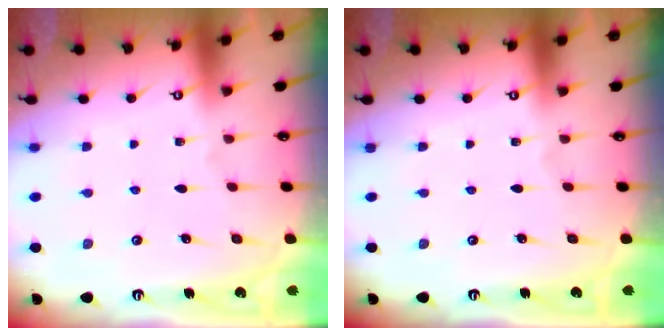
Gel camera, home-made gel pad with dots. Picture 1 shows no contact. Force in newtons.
{"total": 0.0}